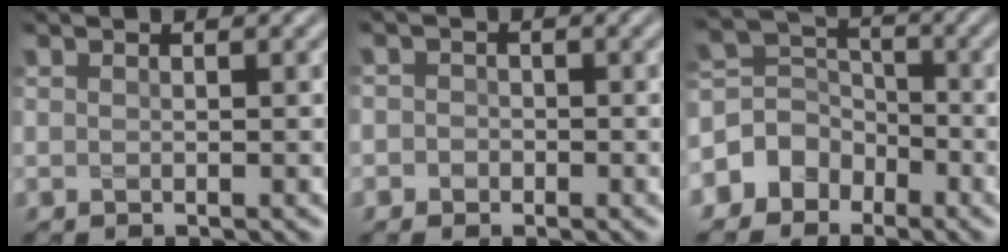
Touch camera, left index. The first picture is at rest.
{"total": 1.8, "force": [-0.2, 1.8, 0.5], "torque": [0.013, 0.006, -0.025]}
{"total": 5.0, "force": [-2.5, 4.1, 1.3], "torque": [-0.007, 0.016, -0.070]}